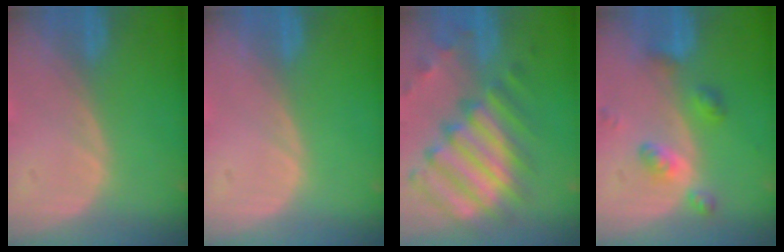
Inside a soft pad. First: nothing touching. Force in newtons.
{"total": 0.0}
{"total": 12.0, "press": 10.4, "slide": 6.0}
{"total": 4.9, "press": 4.9, "slide": 0.2}